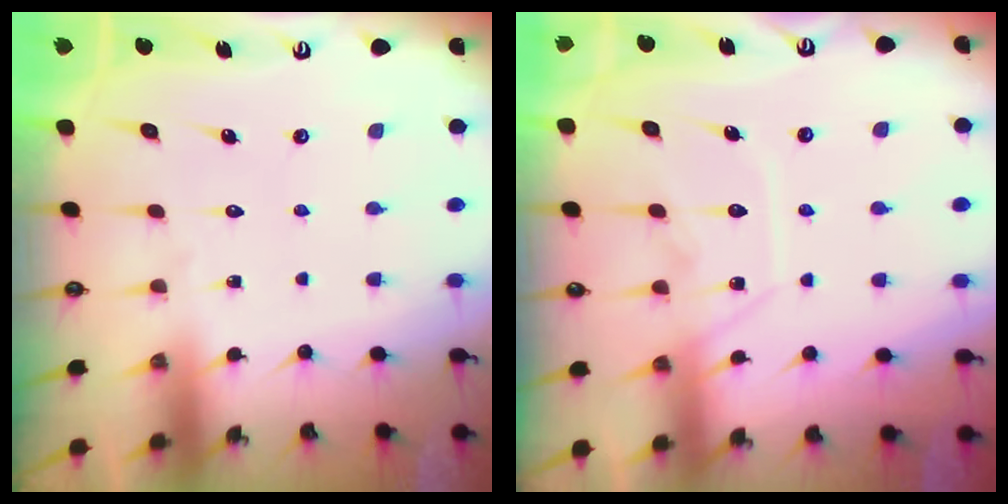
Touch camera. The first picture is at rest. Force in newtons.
{"total": 11.8, "press": 11.7, "slide": 1.2}